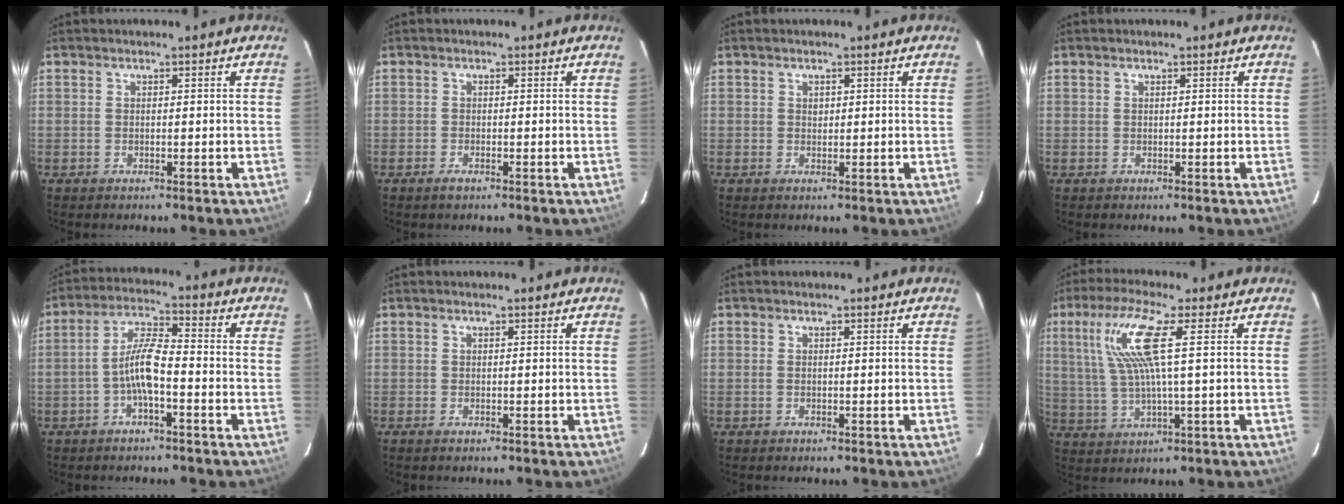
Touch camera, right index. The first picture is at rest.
{"total": 1.2, "force": [-0.9, 0.5, 0.7], "torque": [-0.013, -0.002, -0.019]}
{"total": 0.7, "force": [0.3, 0.6, 0.3], "torque": [-0.003, 0.002, 0.007]}
{"total": 0.0}
{"total": 6.6, "force": [-2.5, 1.4, 6.0], "torque": [-0.127, 0.014, -0.047]}
{"total": 0.0}
{"total": 0.0}
{"total": 10.6, "force": [3.0, 0.8, 10.1], "torque": [-0.203, 0.007, 0.069]}